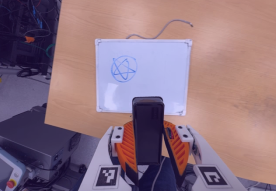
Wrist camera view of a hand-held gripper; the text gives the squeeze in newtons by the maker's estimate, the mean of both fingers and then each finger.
{"total": 5.2, "left": 4.5, "right": 5.9}